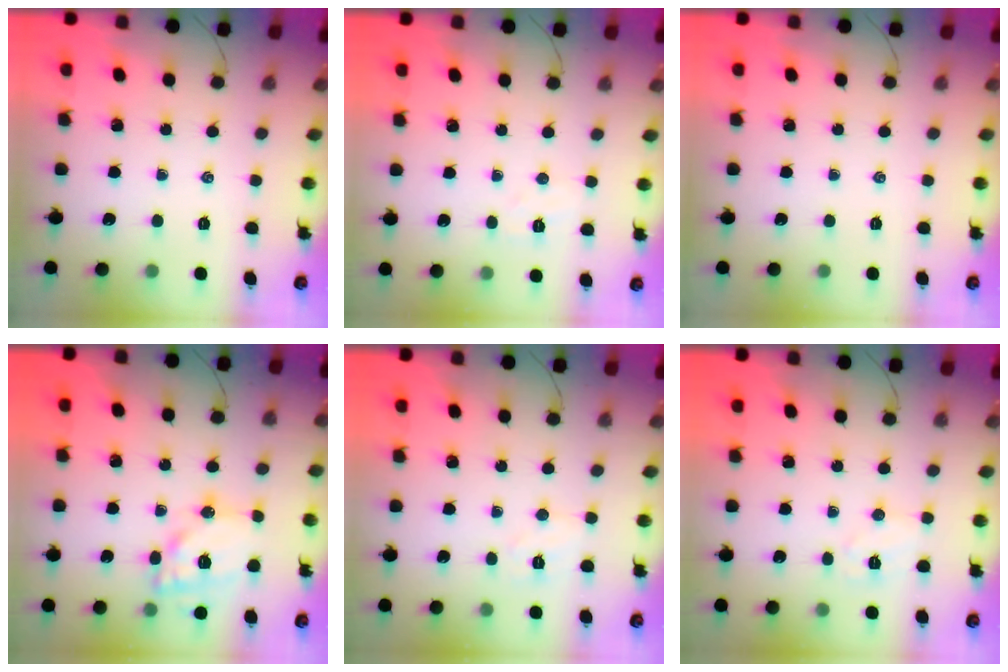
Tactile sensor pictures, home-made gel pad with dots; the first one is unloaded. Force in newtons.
{"total": 3.8, "press": 3.7, "slide": 0.8}
{"total": 0.0}
{"total": 15.0, "press": 14.8, "slide": 2.6}
{"total": 5.9, "press": 5.8, "slide": 1.1}
{"total": 5.1, "press": 5.0, "slide": 1.0}